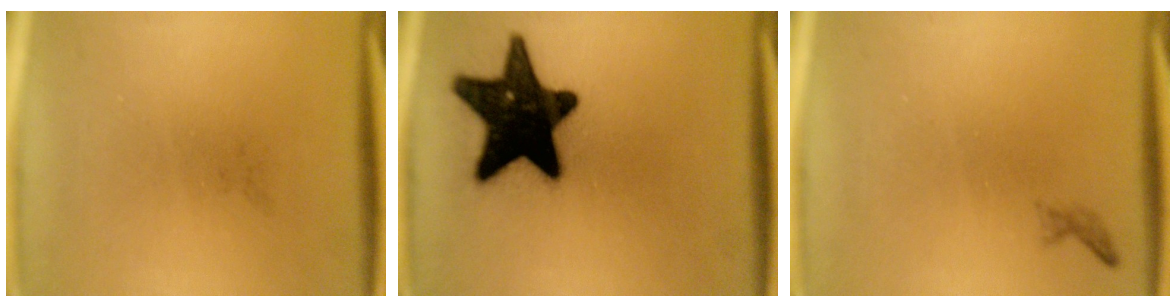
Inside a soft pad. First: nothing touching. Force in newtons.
{"total": 18.7}
{"total": 0.6}